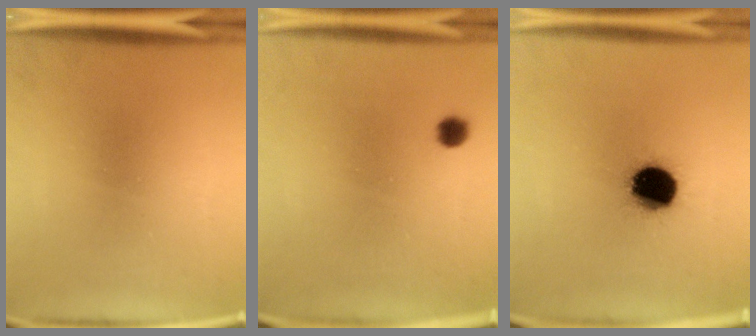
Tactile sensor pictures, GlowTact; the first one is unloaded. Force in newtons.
{"total": 1.8}
{"total": 14.2}